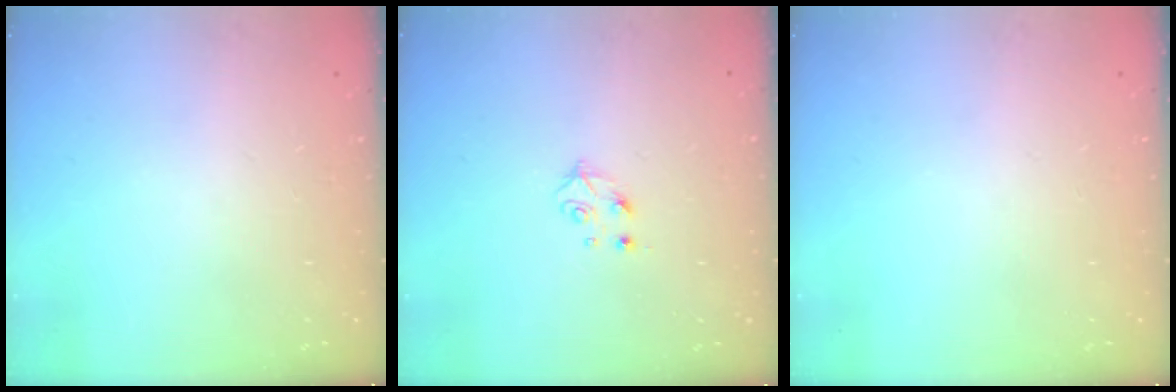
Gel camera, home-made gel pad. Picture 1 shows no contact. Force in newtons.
{"total": 4.2, "press": 4.1, "slide": 0.6}
{"total": 0.0}